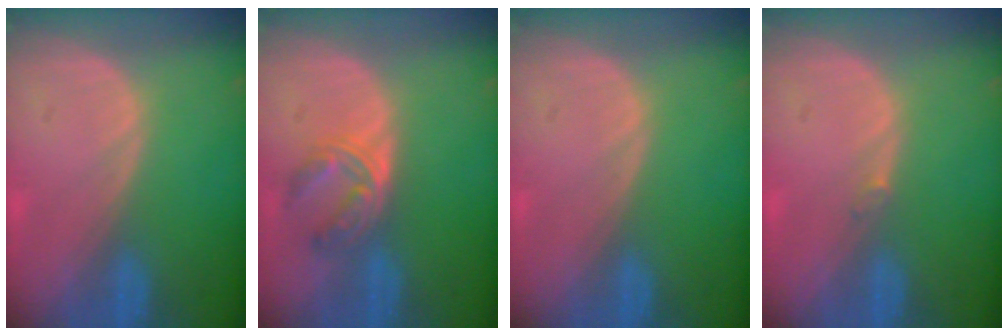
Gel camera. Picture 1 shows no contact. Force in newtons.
{"total": 5.6, "press": 4.7, "slide": 3.0}
{"total": 0.0}
{"total": 0.5, "press": 0.5, "slide": 0.1}